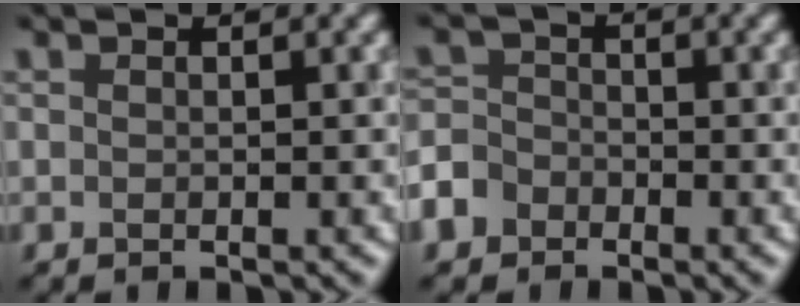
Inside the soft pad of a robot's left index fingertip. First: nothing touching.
{"total": 4.4, "force": [-2.7, 3.3, 1.2], "torque": [-0.013, -0.007, -0.058]}